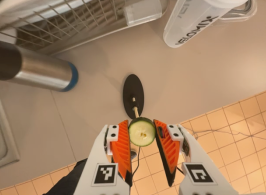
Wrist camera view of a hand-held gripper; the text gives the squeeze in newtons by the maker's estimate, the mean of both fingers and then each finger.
{"total": 7.6, "left": 7.5, "right": 7.7}